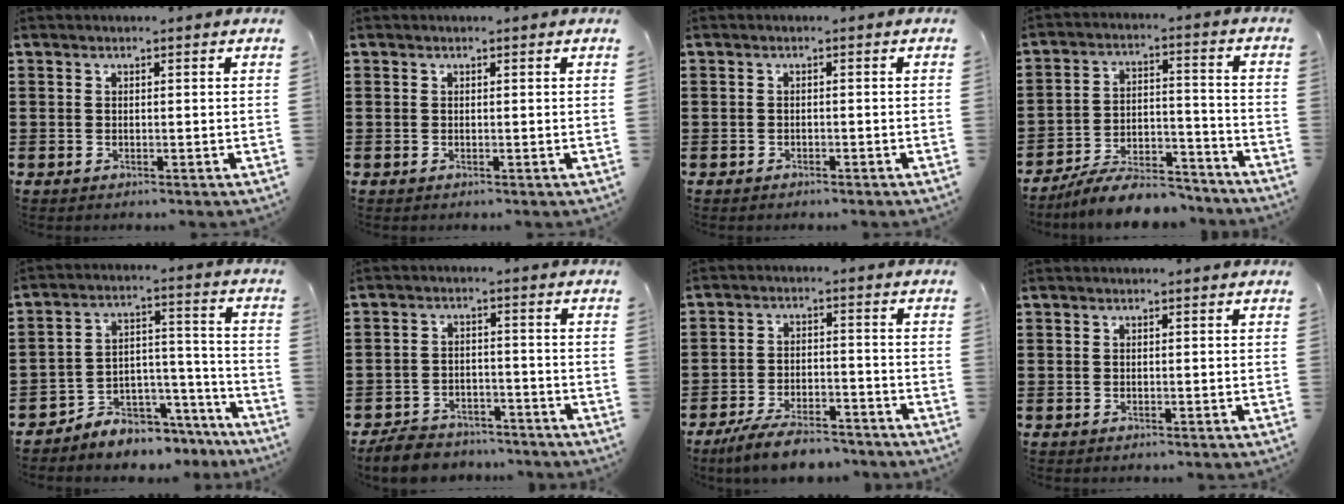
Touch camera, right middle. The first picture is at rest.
{"total": 0.0}
{"total": 0.6, "force": [-0.6, 0.2, 0.0], "torque": [-0.003, 0.000, -0.013]}
{"total": 8.5, "force": [-7.9, 1.5, 2.8], "torque": [-0.044, 0.022, -0.148]}
{"total": 5.3, "force": [-5.0, 1.7, 0.0], "torque": [-0.006, 0.012, -0.102]}
{"total": 4.7, "force": [-4.6, 1.0, 0.5], "torque": [-0.024, 0.006, -0.098]}
{"total": 6.9, "force": [-6.3, 1.3, 2.6], "torque": [-0.055, 0.007, -0.121]}
{"total": 0.0}